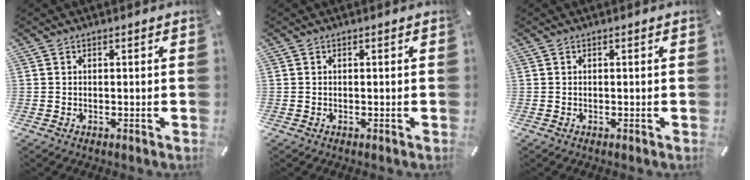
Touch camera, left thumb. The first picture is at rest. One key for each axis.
{"total": 0.0}
{"total": 0.0}